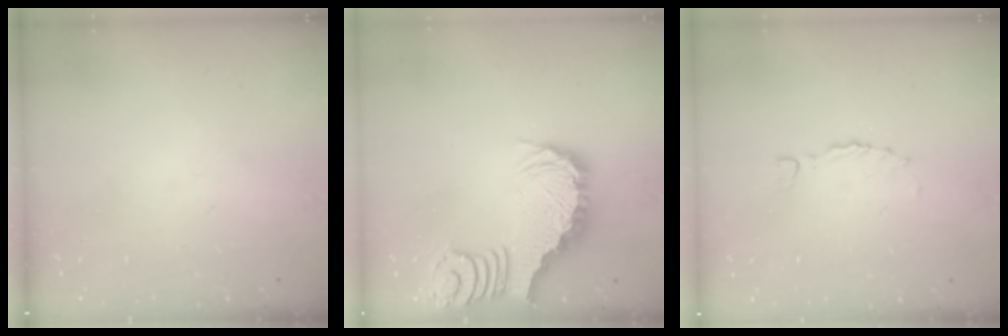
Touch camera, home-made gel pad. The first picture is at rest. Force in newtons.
{"total": 3.1, "press": 3.0, "slide": 0.7}
{"total": 0.0}